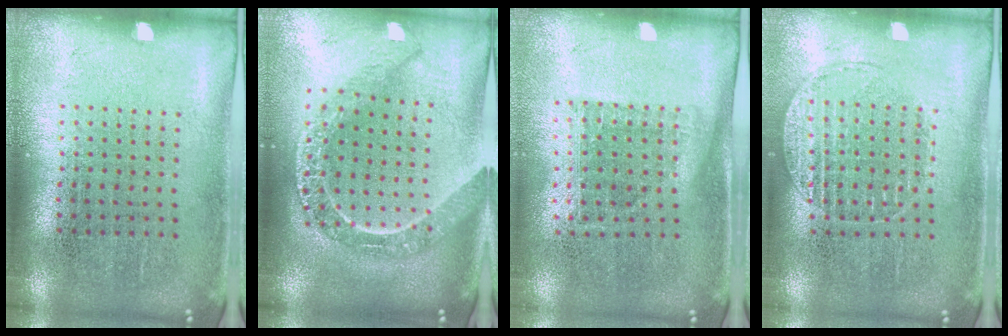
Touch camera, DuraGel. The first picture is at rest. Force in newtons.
{"total": 2.3, "press": 2.0, "slide": 1.2}
{"total": 1.1, "press": 0.9, "slide": 0.7}
{"total": 1.2, "press": 1.1, "slide": 0.4}